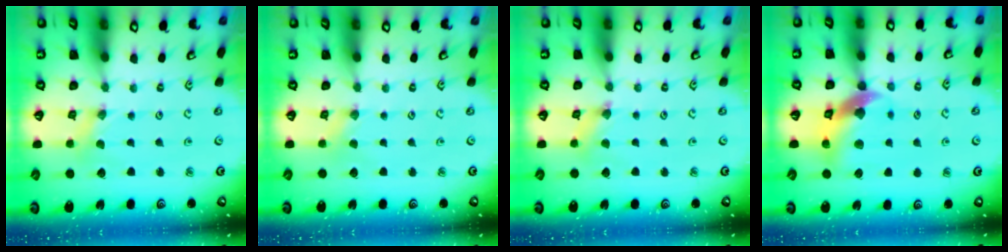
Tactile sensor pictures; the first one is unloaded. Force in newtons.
{"total": 1.1, "press": 1.1, "slide": 0.3}
{"total": 2.3, "press": 2.3, "slide": 0.3}
{"total": 12.4, "press": 12.3, "slide": 1.6}